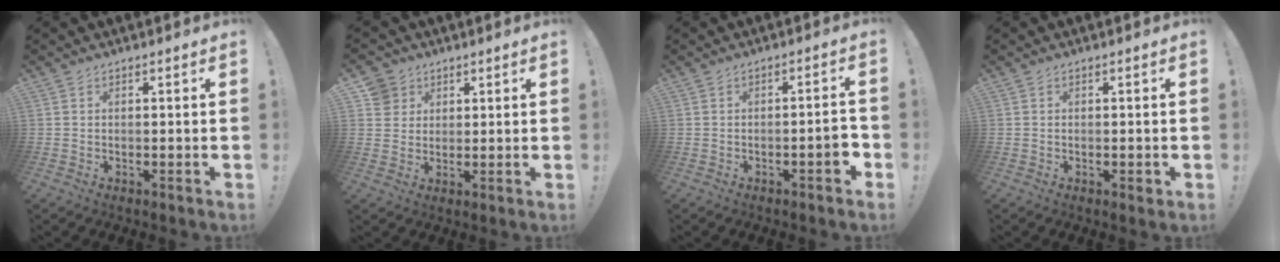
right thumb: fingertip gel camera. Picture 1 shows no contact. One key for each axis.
{"total": 5.5, "fx": 2.6, "fy": 4.8, "fz": 0.5, "tx": -0.009, "ty": -0.012, "tz": 0.052}
{"total": 5.7, "fx": -2.1, "fy": 1.4, "fz": 5.1, "tx": -0.061, "ty": 0.005, "tz": -0.034}
{"total": 1.3, "fx": -0.3, "fy": 0.4, "fz": 1.2, "tx": -0.019, "ty": 0.001, "tz": -0.004}